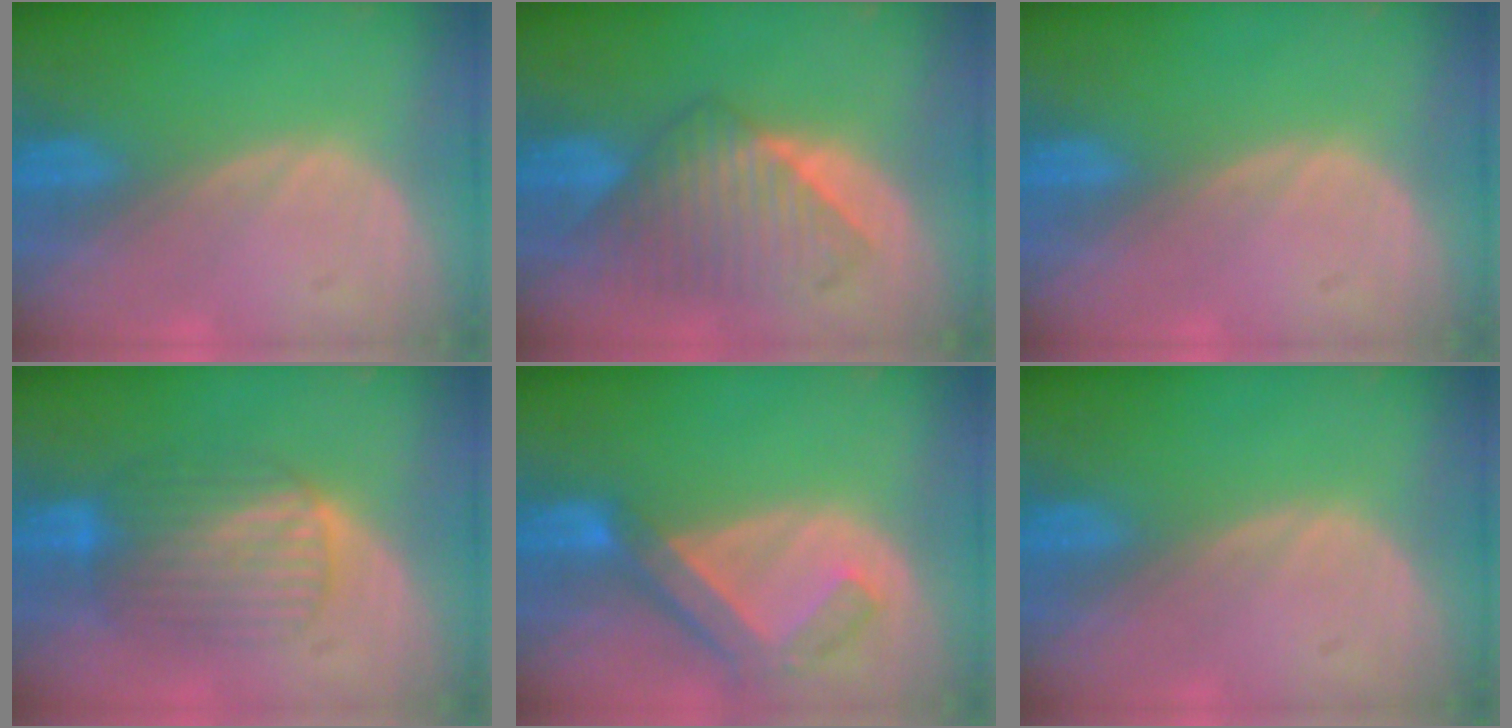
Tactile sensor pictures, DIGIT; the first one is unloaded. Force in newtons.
{"total": 8.0, "press": 7.9, "slide": 1.4}
{"total": 0.0}
{"total": 7.1, "press": 7.1, "slide": 0.2}
{"total": 7.1, "press": 6.2, "slide": 3.5}
{"total": 0.0}